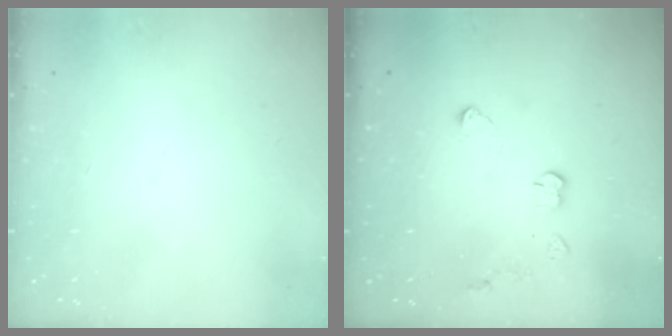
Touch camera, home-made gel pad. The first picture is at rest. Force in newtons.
{"total": 4.5, "press": 4.5, "slide": 0.4}